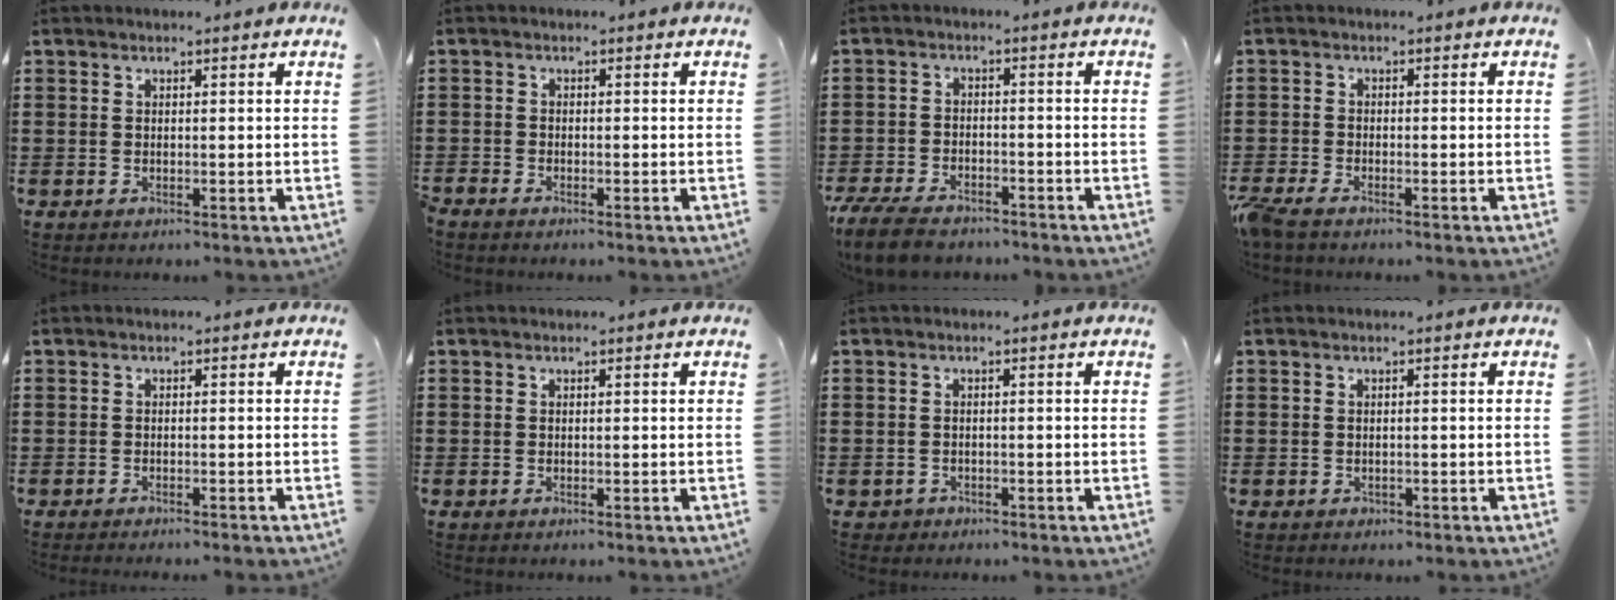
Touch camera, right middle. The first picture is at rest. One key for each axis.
{"total": 1.1, "fx": -1.0, "fy": 0.1, "fz": 0.1, "tx": -0.014, "ty": -0.004, "tz": -0.023}
{"total": 5.6, "fx": -5.1, "fy": 1.3, "fz": 2.1, "tx": -0.057, "ty": 0.000, "tz": -0.103}
{"total": 2.5, "fx": -2.2, "fy": 0.3, "fz": 1.1, "tx": -0.043, "ty": -0.008, "tz": -0.049}
{"total": 0.8, "fx": -0.8, "fy": -0.1, "fz": 0.2, "tx": -0.004, "ty": -0.002, "tz": -0.015}
{"total": 0.0}
{"total": 0.8, "fx": -0.6, "fy": 0.5, "fz": 0.0, "tx": -0.003, "ty": 0.002, "tz": -0.016}
{"total": 0.0}